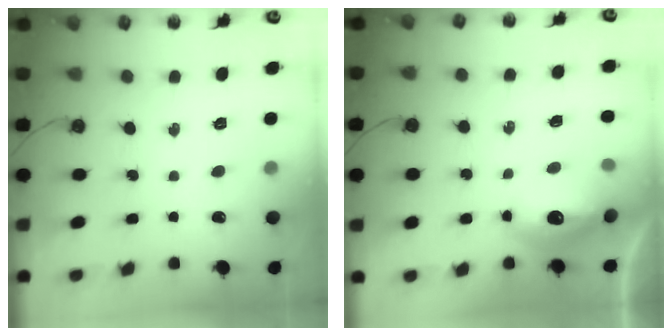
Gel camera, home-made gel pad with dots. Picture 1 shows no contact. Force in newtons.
{"total": 13.1, "press": 13.1, "slide": 1.4}